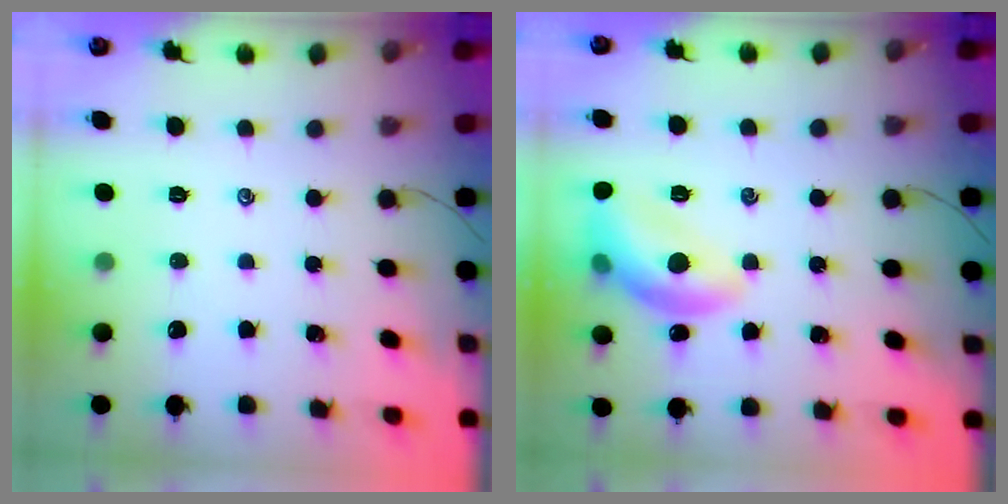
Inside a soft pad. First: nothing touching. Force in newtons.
{"total": 12.5, "press": 12.4, "slide": 1.0}